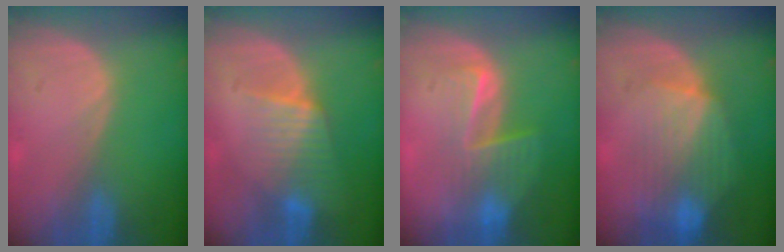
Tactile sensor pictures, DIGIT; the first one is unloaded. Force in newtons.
{"total": 6.4, "press": 5.9, "slide": 2.5}
{"total": 7.1, "press": 6.1, "slide": 3.5}
{"total": 8.9, "press": 8.0, "slide": 3.9}